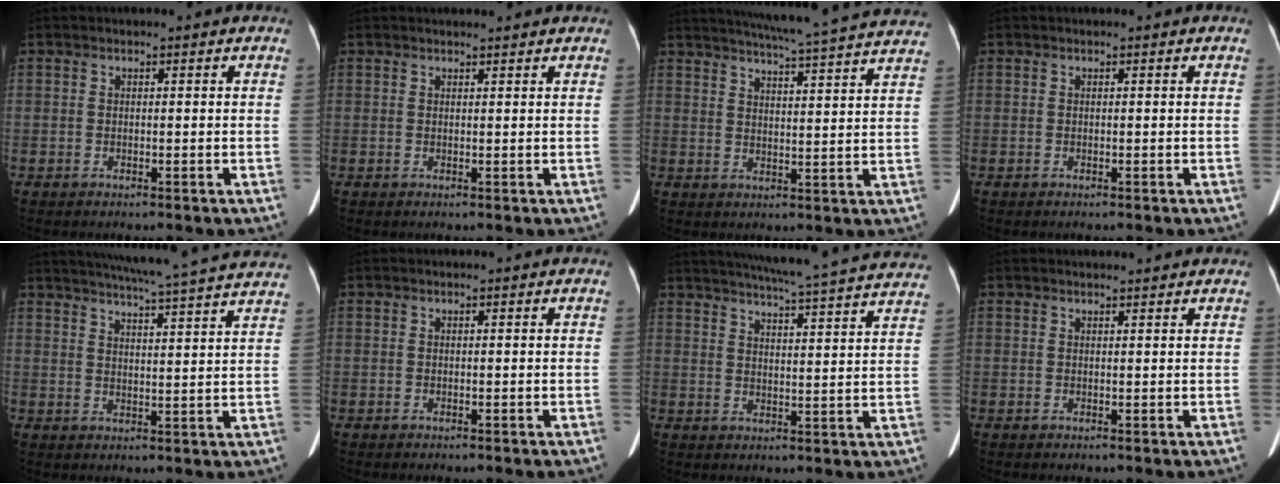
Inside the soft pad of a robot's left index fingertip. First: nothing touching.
{"total": 2.3, "force": [2.2, 0.2, 0.6], "torque": [-0.011, 0.011, 0.029]}
{"total": 23.1, "force": [21.2, 0.2, 9.1], "torque": [-0.148, -0.020, 0.261]}
{"total": 0.0}
{"total": 22.7, "force": [20.7, -0.2, 9.4], "torque": [-0.154, -0.015, 0.258]}
{"total": 0.0}
{"total": 25.4, "force": [23.3, 0.6, 10.0], "torque": [-0.161, -0.033, 0.282]}
{"total": 2.7, "force": [2.6, 0.2, 0.7], "torque": [-0.014, 0.011, 0.033]}